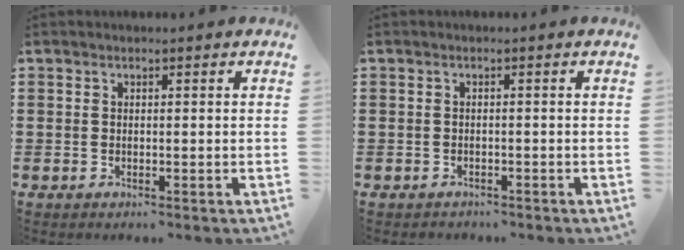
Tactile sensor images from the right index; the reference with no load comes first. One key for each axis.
{"total": 1.1, "fx": -1.1, "fy": 0.2, "fz": -0.2, "tx": 0.000, "ty": 0.001, "tz": -0.023}